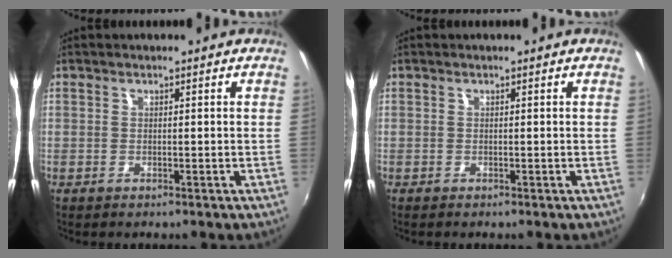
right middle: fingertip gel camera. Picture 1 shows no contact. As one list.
[{"total": 0.0}]